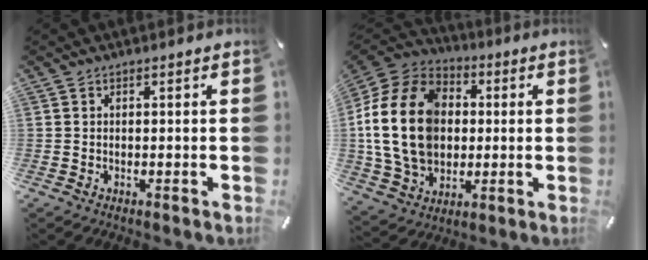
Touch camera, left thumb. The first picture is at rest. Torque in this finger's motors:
{"motor_torque": [2.50, 2.51, 1.84, 0.93, 0.32]}